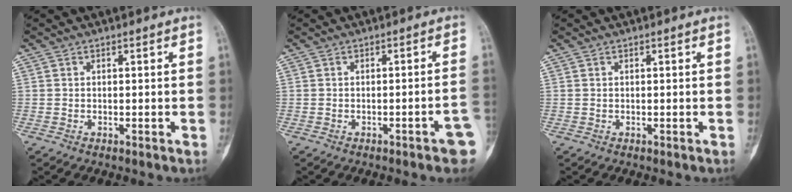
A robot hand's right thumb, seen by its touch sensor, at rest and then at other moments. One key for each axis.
{"total": 5.3, "fx": -2.4, "fy": 0.8, "fz": 4.6, "tx": -0.052, "ty": 0.019, "tz": -0.027}
{"total": 0.0}